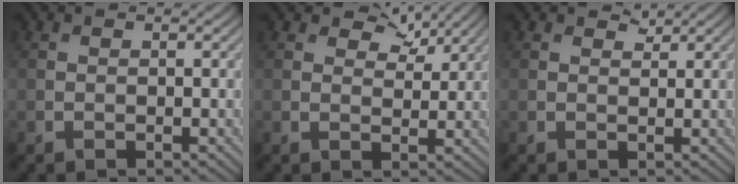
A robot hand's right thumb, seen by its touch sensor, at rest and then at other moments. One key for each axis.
{"total": 4.2, "fx": 2.9, "fy": 2.0, "fz": 2.2, "tx": -0.038, "ty": -0.002, "tz": 0.048}
{"total": 1.0, "fx": 0.9, "fy": 0.4, "fz": 0.4, "tx": -0.008, "ty": -0.004, "tz": 0.017}